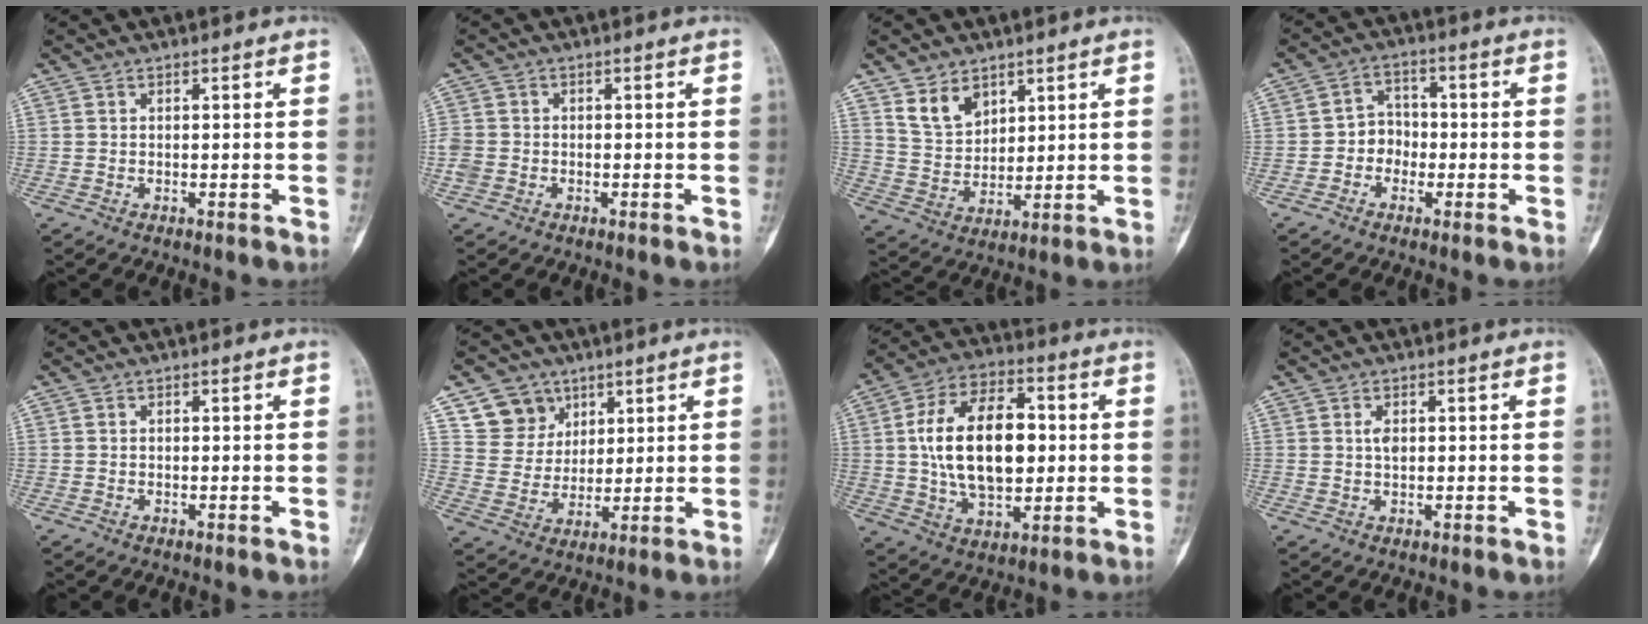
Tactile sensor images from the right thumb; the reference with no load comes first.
{"total": 3.2, "force": [-1.1, 2.6, 1.4], "torque": [-0.030, 0.007, -0.023]}
{"total": 7.5, "force": [4.6, 4.9, 3.4], "torque": [-0.041, -0.032, 0.098]}
{"total": 5.0, "force": [-1.5, 4.4, 1.9], "torque": [0.005, 0.022, -0.038]}
{"total": 0.0}
{"total": 9.0, "force": [5.0, 7.2, 1.7], "torque": [0.005, -0.032, 0.099]}
{"total": 18.8, "force": [1.3, 11.1, 15.1], "torque": [-0.238, 0.014, 0.024]}
{"total": 1.8, "force": [0.3, 1.0, 1.4], "torque": [-0.023, 0.000, 0.006]}